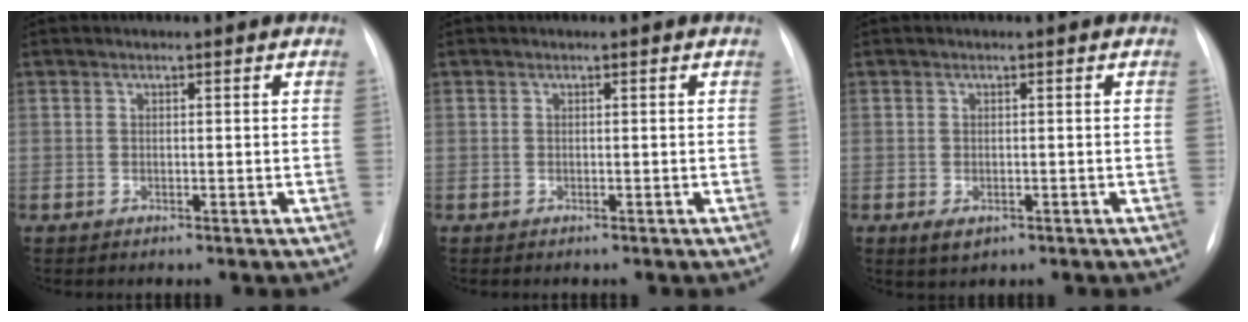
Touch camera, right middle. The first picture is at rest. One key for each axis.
{"total": 0.0}
{"total": 2.3, "fx": -1.1, "fy": 1.3, "fz": 1.5, "tx": -0.025, "ty": -0.003, "tz": -0.006}